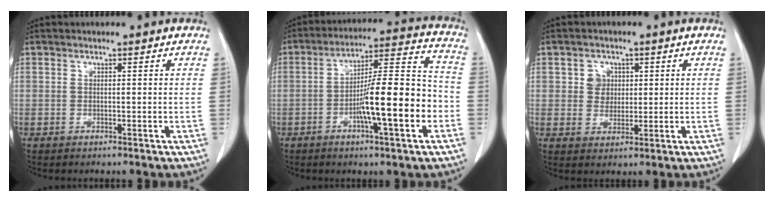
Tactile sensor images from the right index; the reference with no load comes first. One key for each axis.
{"total": 15.6, "fx": -4.5, "fy": 1.9, "fz": 14.8, "tx": -0.236, "ty": 0.014, "tz": -0.069}
{"total": 4.1, "fx": 1.0, "fy": 3.6, "fz": 1.6, "tx": -0.024, "ty": 0.013, "tz": 0.021}